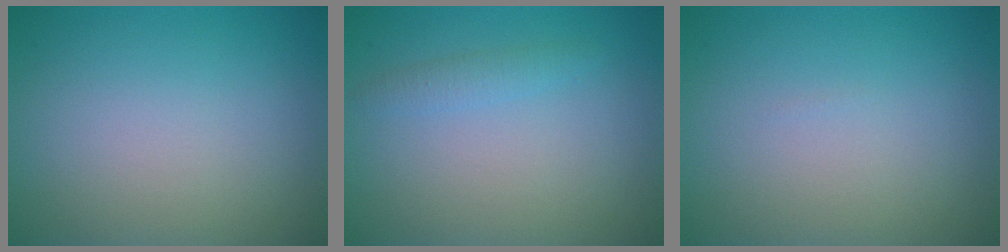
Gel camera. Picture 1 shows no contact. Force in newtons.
{"total": 1.2, "press": 1.2, "slide": 0.1}
{"total": 0.0}